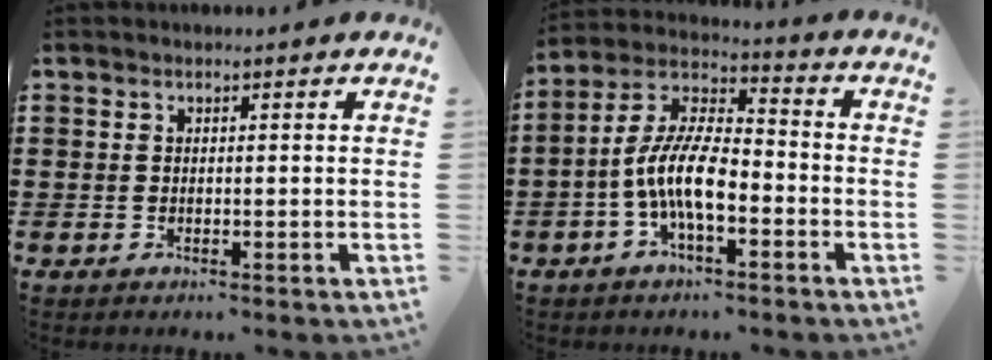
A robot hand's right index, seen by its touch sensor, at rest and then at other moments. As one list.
[{"total": 10.5, "force": [-3.5, 4.0, 9.1], "torque": [-0.207, -0.008, -0.070]}]